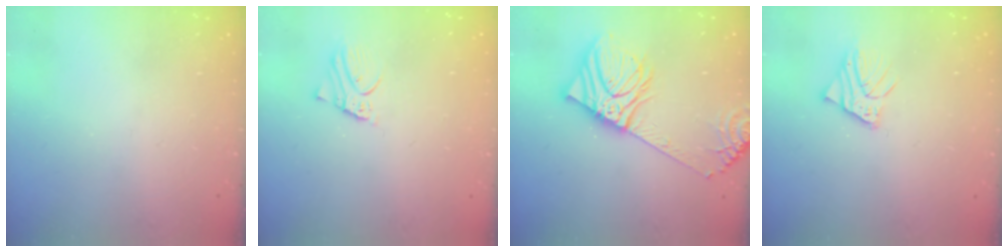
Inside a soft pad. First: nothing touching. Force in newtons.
{"total": 2.7, "press": 2.7, "slide": 0.2}
{"total": 19.2, "press": 18.8, "slide": 3.7}
{"total": 3.3, "press": 3.3, "slide": 0.4}